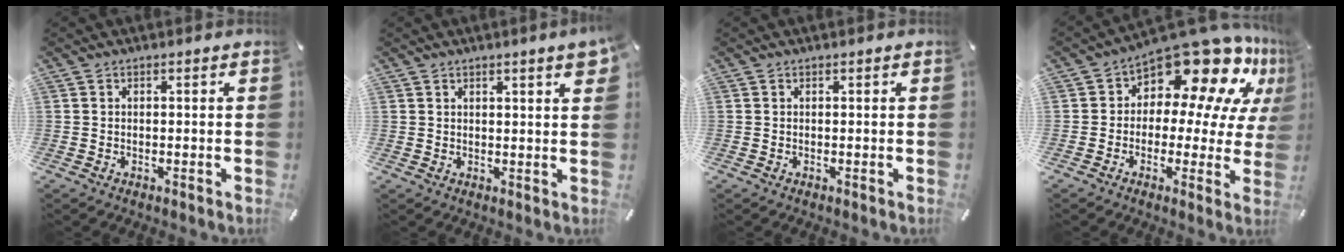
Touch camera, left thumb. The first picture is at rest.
{"total": 2.6, "force": [1.8, 0.4, 1.9], "torque": [-0.031, -0.002, 0.030]}
{"total": 0.0}
{"total": 16.4, "force": [10.6, 8.1, 9.5], "torque": [-0.146, -0.091, 0.181]}